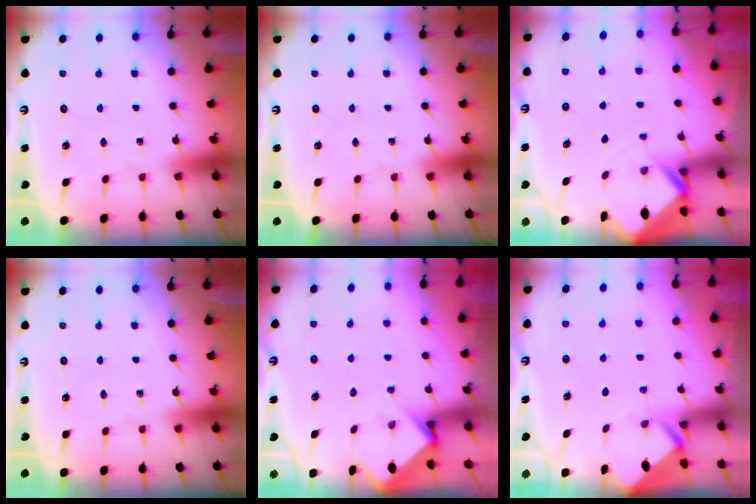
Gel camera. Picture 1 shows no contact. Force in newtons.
{"total": 0.0}
{"total": 2.7, "press": 2.7, "slide": 0.2}
{"total": 0.0}
{"total": 3.7, "press": 3.7, "slide": 0.2}
{"total": 3.4, "press": 3.4, "slide": 0.2}